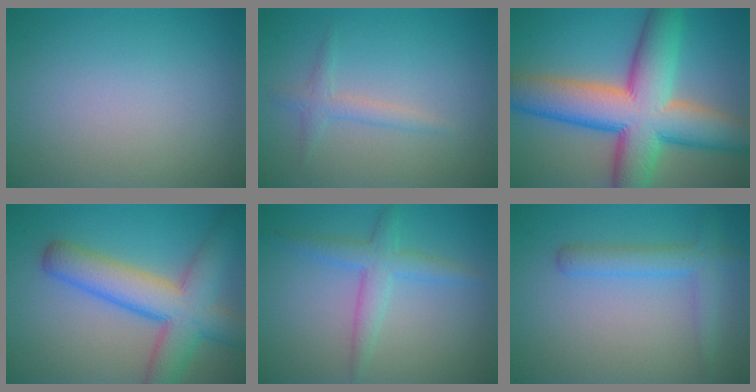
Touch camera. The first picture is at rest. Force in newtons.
{"total": 1.7, "press": 1.7, "slide": 0.1}
{"total": 13.4, "press": 13.4, "slide": 0.3}
{"total": 8.3, "press": 8.3, "slide": 0.3}
{"total": 3.0, "press": 3.0, "slide": 0.0}
{"total": 3.0, "press": 3.0, "slide": 0.2}